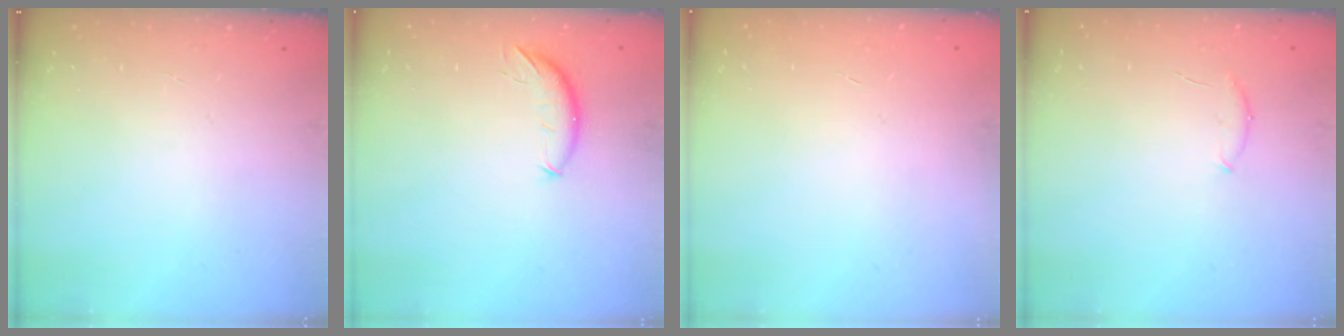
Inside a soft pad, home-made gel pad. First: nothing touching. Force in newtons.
{"total": 7.5, "press": 7.5, "slide": 0.6}
{"total": 0.6, "press": 0.6, "slide": 0.2}
{"total": 6.1, "press": 6.0, "slide": 1.1}